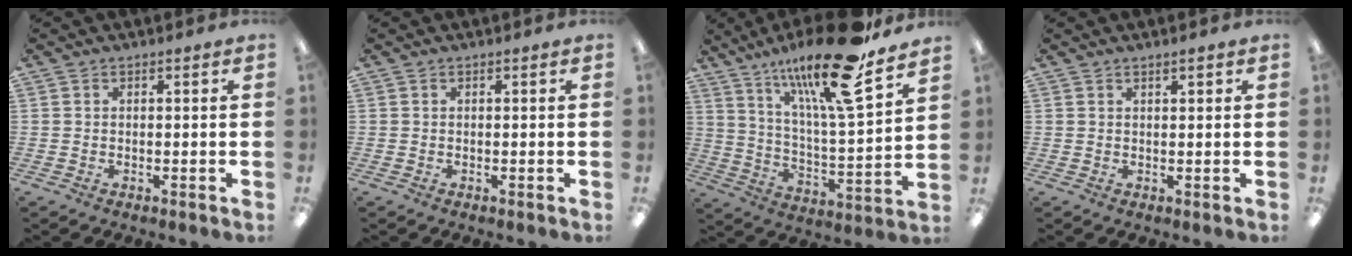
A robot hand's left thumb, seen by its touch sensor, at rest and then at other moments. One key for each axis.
{"total": 0.0}
{"total": 22.4, "fx": 15.6, "fy": 4.6, "fz": 15.4, "tx": -0.266, "ty": -0.091, "tz": 0.252}
{"total": 1.4, "fx": 1.0, "fy": 0.2, "fz": 0.9, "tx": -0.019, "ty": 0.000, "tz": 0.016}